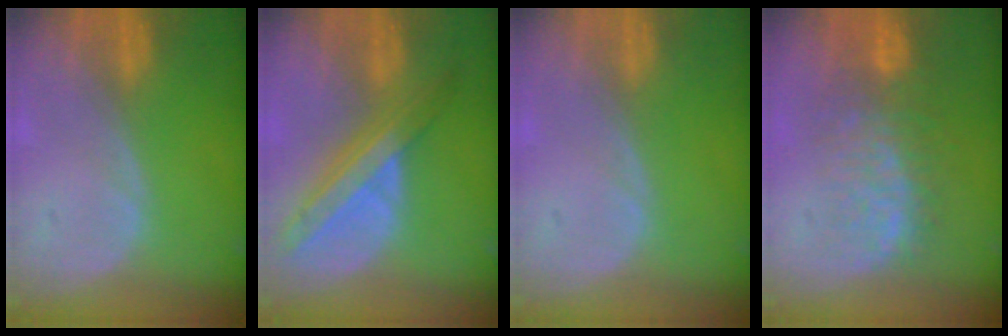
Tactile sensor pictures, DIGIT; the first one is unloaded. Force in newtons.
{"total": 8.7, "press": 7.4, "slide": 4.5}
{"total": 0.0}
{"total": 9.5, "press": 8.5, "slide": 4.2}